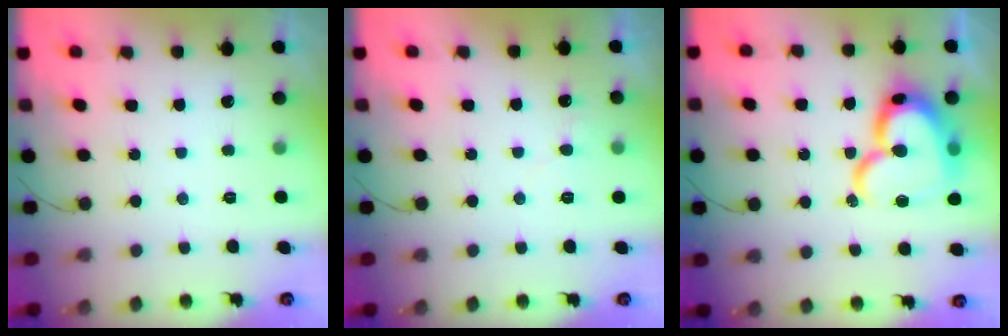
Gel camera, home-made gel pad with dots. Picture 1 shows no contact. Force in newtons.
{"total": 3.8, "press": 3.7, "slide": 0.2}
{"total": 22.2, "press": 22.0, "slide": 2.6}